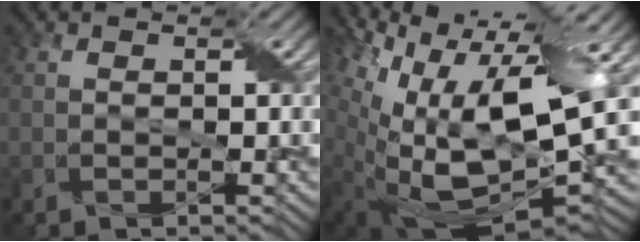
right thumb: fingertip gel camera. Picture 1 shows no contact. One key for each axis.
{"total": 16.0, "fx": 4.7, "fy": 8.0, "fz": 13.0, "tx": -0.266, "ty": -0.013, "tz": 0.097}